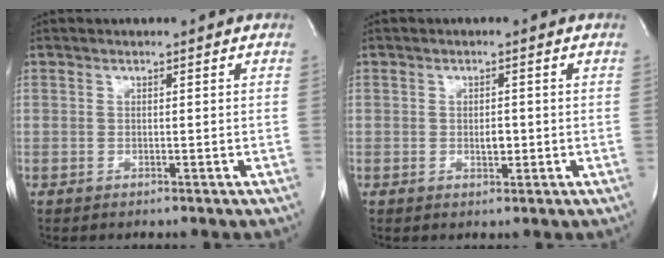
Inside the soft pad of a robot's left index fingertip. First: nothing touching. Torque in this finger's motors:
{"motor_torque": [0.04, -0.01, 0.00, 0.00]}